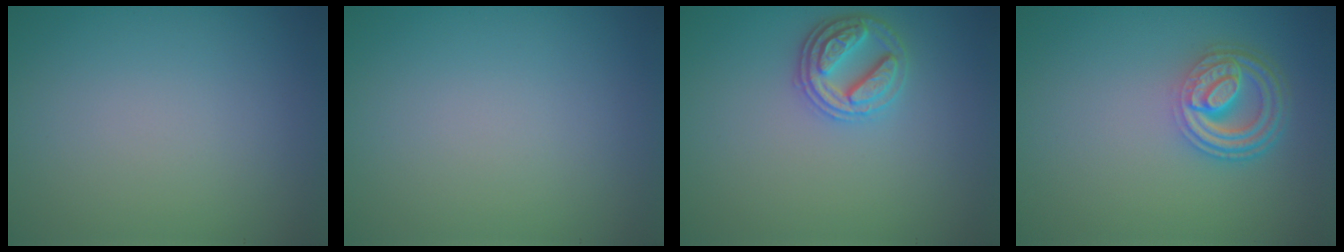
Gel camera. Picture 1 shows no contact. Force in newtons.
{"total": 0.0}
{"total": 2.9, "press": 2.8, "slide": 0.8}
{"total": 4.6, "press": 3.4, "slide": 3.1}